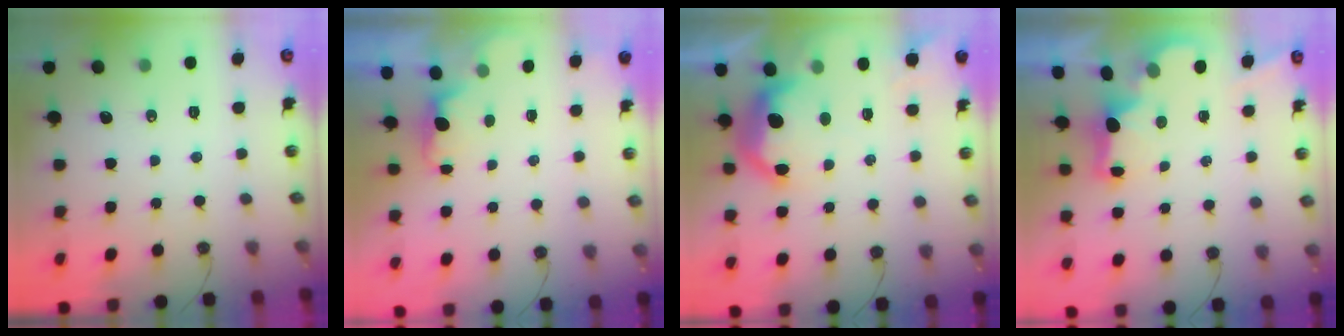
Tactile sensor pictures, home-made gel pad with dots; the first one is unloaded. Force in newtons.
{"total": 0.8, "press": 0.2, "slide": 0.7}
{"total": 15.1, "press": 15.0, "slide": 1.0}
{"total": 2.3, "press": 2.1, "slide": 0.8}